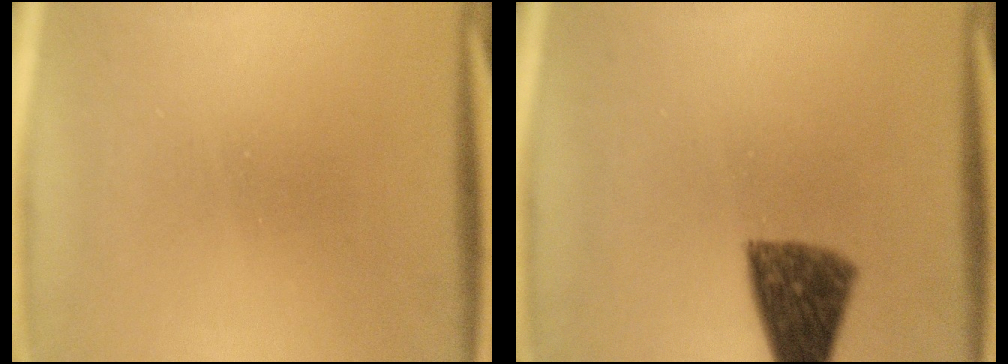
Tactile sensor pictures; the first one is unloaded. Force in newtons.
{"total": 8.8}